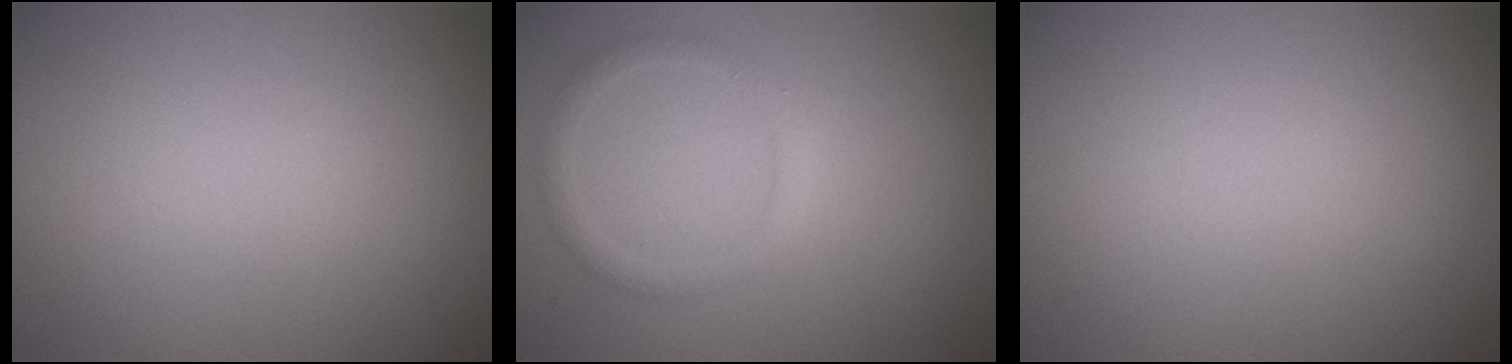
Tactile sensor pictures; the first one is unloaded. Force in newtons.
{"total": 1.5, "press": 1.5, "slide": 0.1}
{"total": 0.0}